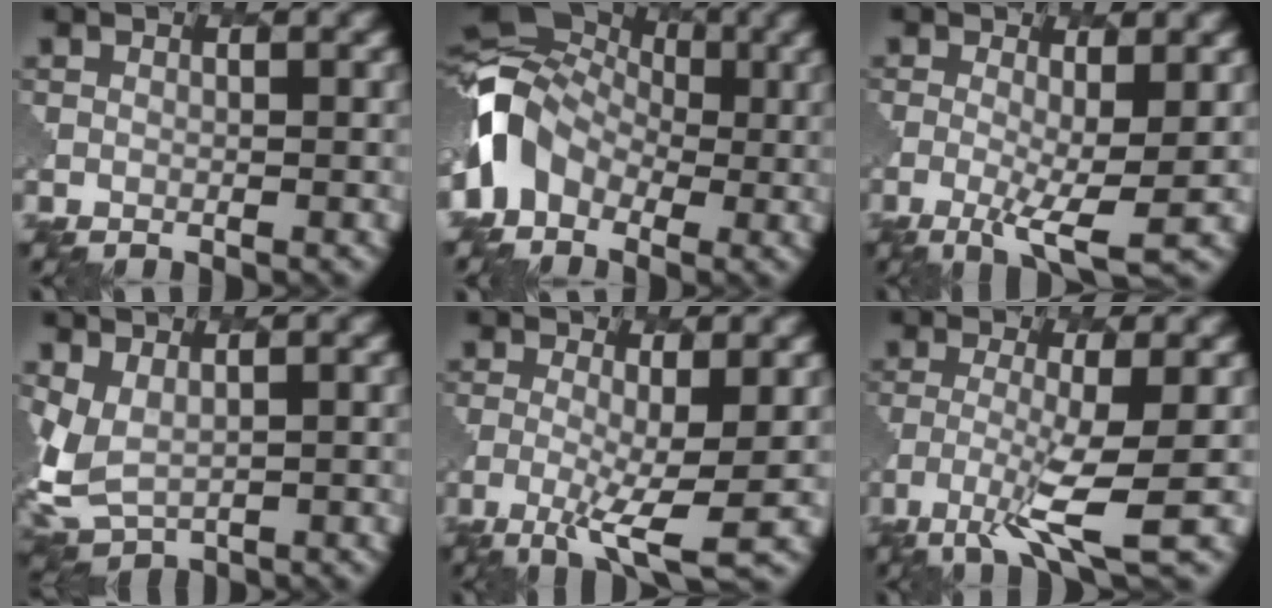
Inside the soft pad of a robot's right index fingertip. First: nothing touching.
{"total": 7.3, "force": [-1.2, 5.6, 4.4], "torque": [-0.083, 0.007, -0.046]}
{"total": 4.9, "force": [-1.0, 1.2, 4.7], "torque": [-0.087, -0.011, -0.018]}
{"total": 3.4, "force": [1.4, 2.1, 2.3], "torque": [-0.069, -0.012, 0.032]}
{"total": 5.5, "force": [-1.4, 1.3, 5.1], "torque": [-0.096, -0.007, -0.027]}
{"total": 4.8, "force": [-2.1, 0.4, 4.3], "torque": [-0.087, -0.011, -0.049]}